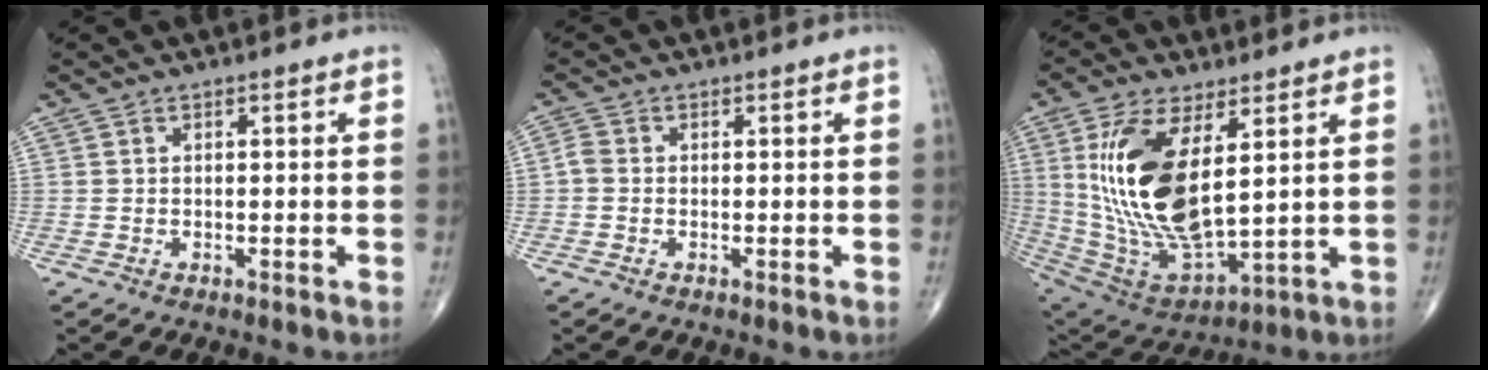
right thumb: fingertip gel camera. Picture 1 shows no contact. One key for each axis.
{"total": 1.7, "fx": -0.3, "fy": 1.3, "fz": 1.0, "tx": -0.018, "ty": 0.002, "tz": -0.014}
{"total": 20.7, "fx": 4.9, "fy": 9.2, "fz": 17.8, "tx": -0.357, "ty": -0.030, "tz": 0.108}